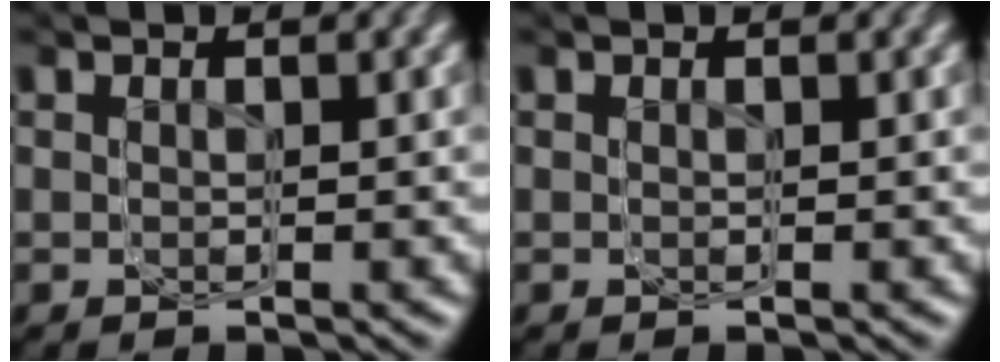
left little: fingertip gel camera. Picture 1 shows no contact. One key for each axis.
{"total": 0.0}